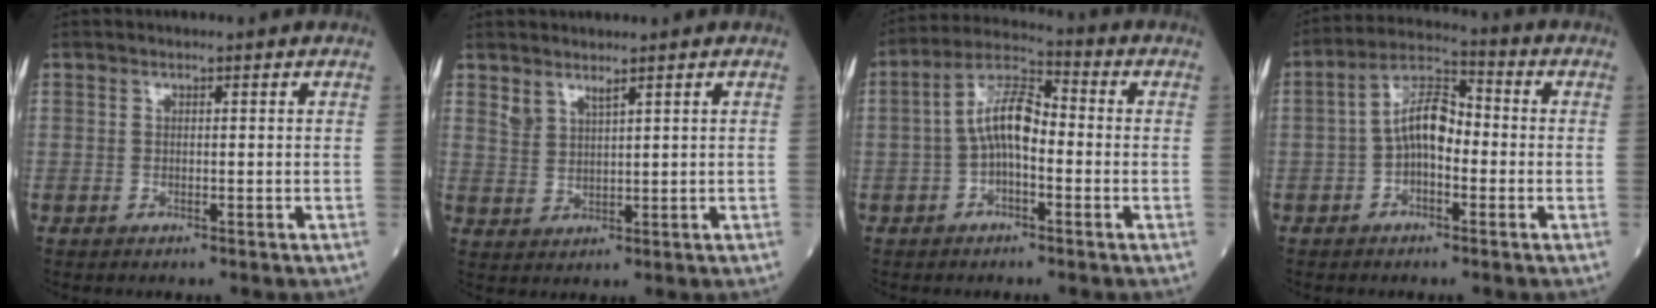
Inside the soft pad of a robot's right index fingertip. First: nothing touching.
{"total": 2.5, "force": [2.2, 0.4, 1.0], "torque": [-0.026, -0.002, 0.051]}
{"total": 8.1, "force": [-0.8, 3.0, 7.5], "torque": [-0.145, 0.027, -0.021]}
{"total": 7.6, "force": [-1.0, 3.4, 6.7], "torque": [-0.125, 0.029, -0.024]}